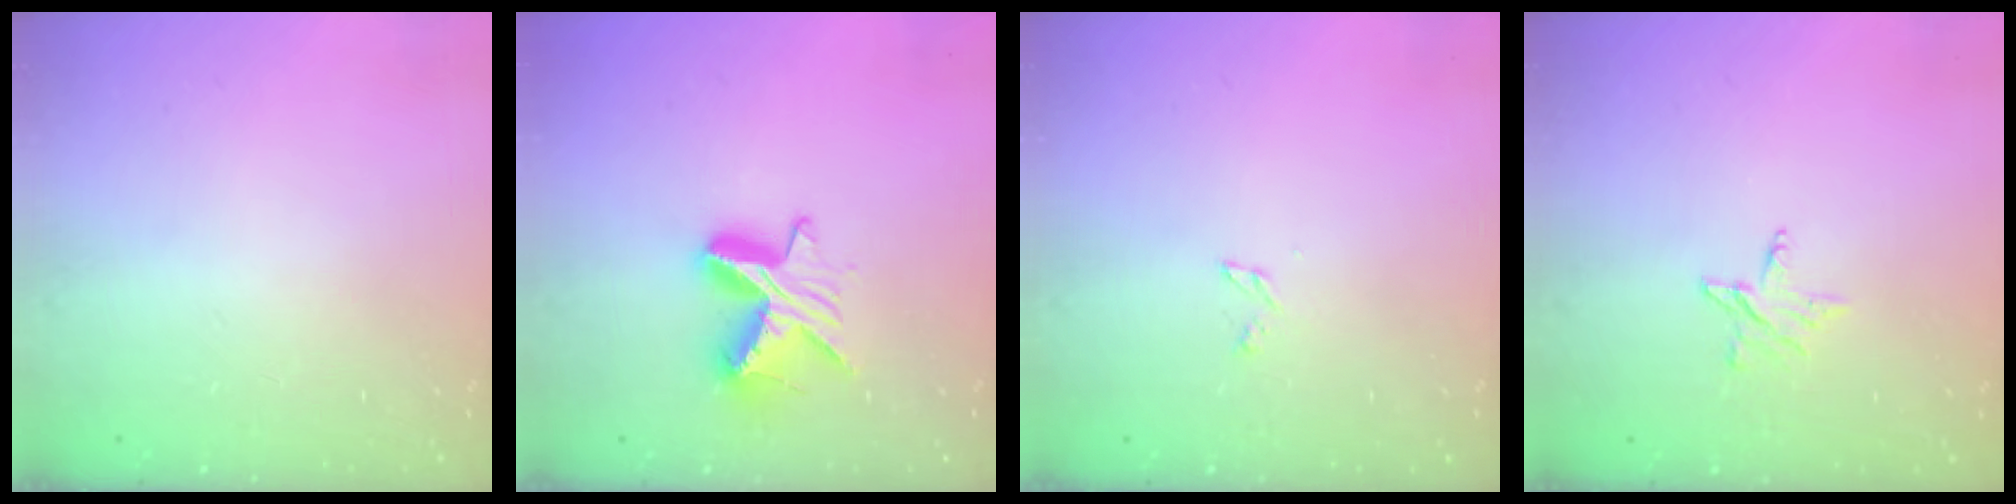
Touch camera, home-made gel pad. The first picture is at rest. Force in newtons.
{"total": 9.7, "press": 9.7, "slide": 0.6}
{"total": 2.4, "press": 2.4, "slide": 0.2}
{"total": 3.9, "press": 3.9, "slide": 0.3}